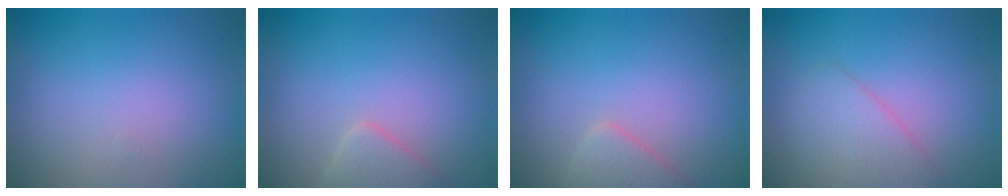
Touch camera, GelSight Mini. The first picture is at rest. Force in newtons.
{"total": 2.1, "press": 2.1, "slide": 0.2}
{"total": 2.1, "press": 2.1, "slide": 0.2}
{"total": 2.6, "press": 2.6, "slide": 0.1}